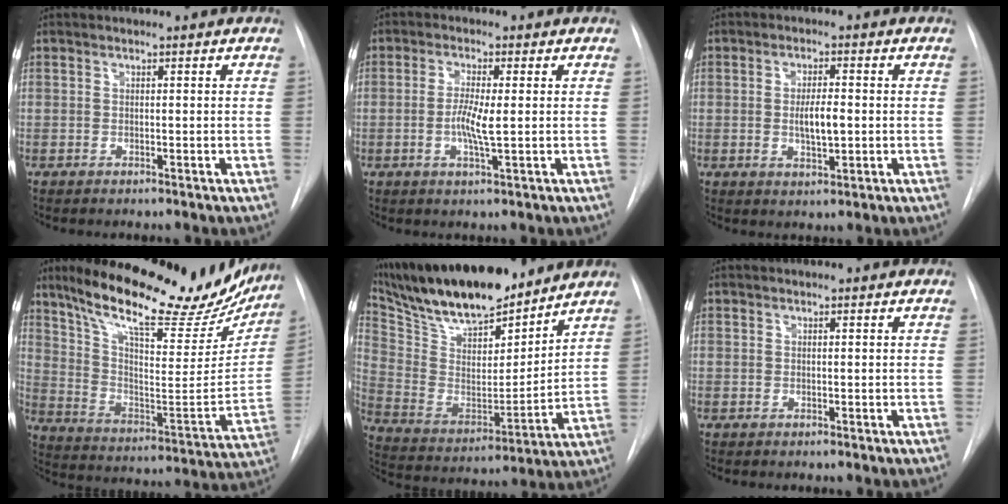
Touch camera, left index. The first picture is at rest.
{"total": 4.4, "force": [-0.4, 0.6, 4.3], "torque": [-0.089, -0.008, -0.008]}
{"total": 4.6, "force": [-0.3, 1.4, 4.4], "torque": [-0.076, -0.005, -0.003]}
{"total": 28.0, "force": [21.9, 7.9, 15.6], "torque": [-0.241, -0.013, 0.311]}
{"total": 21.6, "force": [18.3, 5.3, 10.2], "torque": [-0.190, 0.001, 0.318]}
{"total": 0.0}